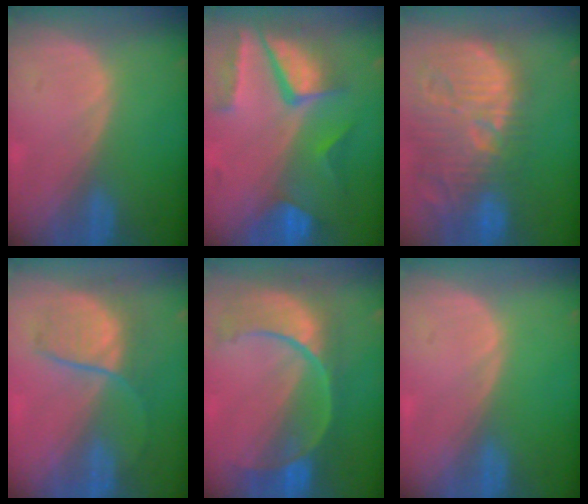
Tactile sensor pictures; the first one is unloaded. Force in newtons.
{"total": 10.4, "press": 8.8, "slide": 5.5}
{"total": 15.2, "press": 13.3, "slide": 7.4}
{"total": 7.0, "press": 6.9, "slide": 0.8}
{"total": 10.9, "press": 9.2, "slide": 5.9}
{"total": 0.0}